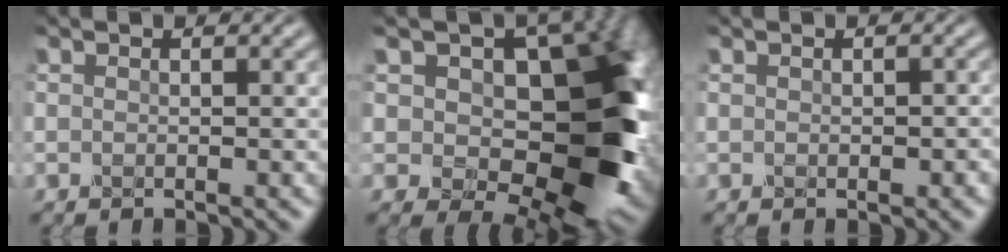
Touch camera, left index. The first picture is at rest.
{"total": 15.4, "force": [1.8, 9.9, 11.6], "torque": [-0.120, -0.001, 0.033]}
{"total": 1.0, "force": [0.0, 0.8, 0.7], "torque": [-0.009, -0.002, 0.000]}